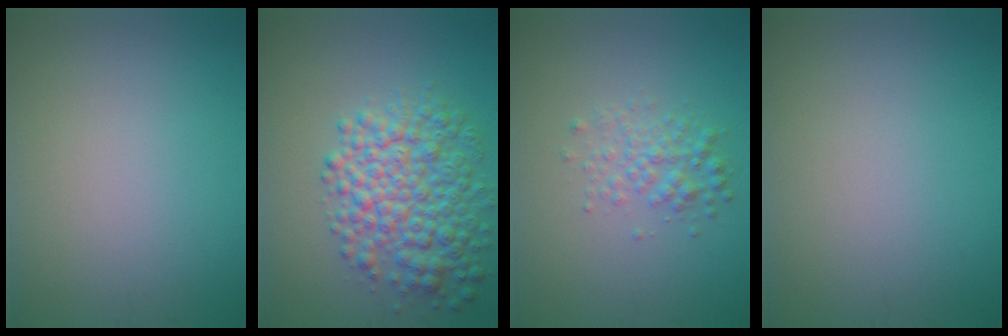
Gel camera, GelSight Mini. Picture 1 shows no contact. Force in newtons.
{"total": 7.0, "press": 7.0, "slide": 0.1}
{"total": 2.3, "press": 2.3, "slide": 0.1}
{"total": 0.0}